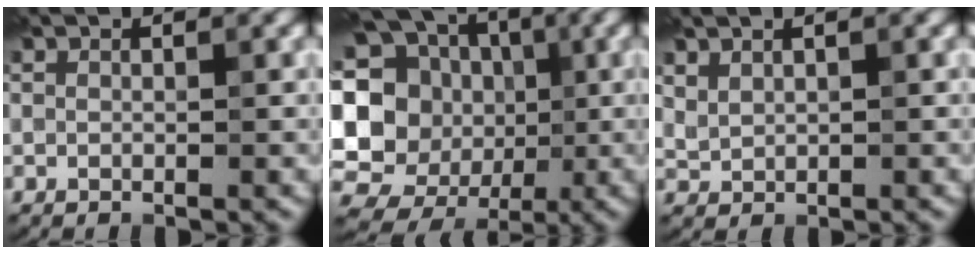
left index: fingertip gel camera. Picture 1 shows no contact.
{"total": 18.6, "force": [-0.2, 17.4, 6.6], "torque": [-0.155, 0.019, -0.042]}
{"total": 2.0, "force": [1.3, 1.1, 1.1], "torque": [-0.025, 0.008, 0.030]}